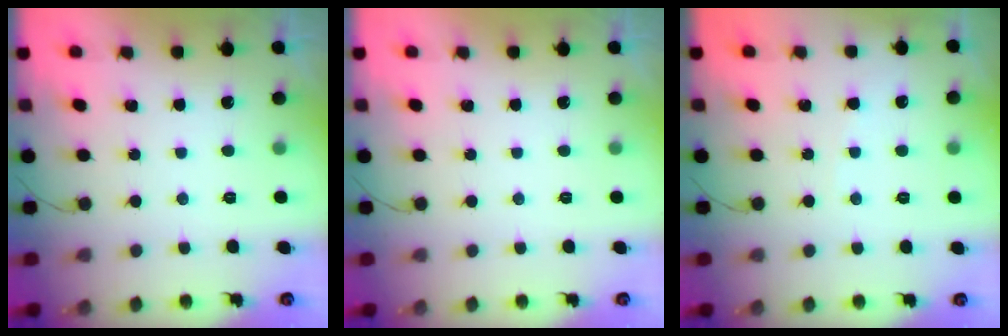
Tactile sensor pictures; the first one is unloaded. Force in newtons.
{"total": 0.0}
{"total": 2.0, "press": 2.0, "slide": 0.2}